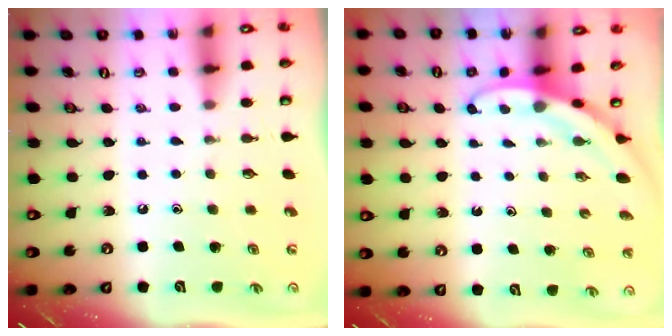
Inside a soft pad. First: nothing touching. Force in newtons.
{"total": 3.0, "press": 3.0, "slide": 0.1}